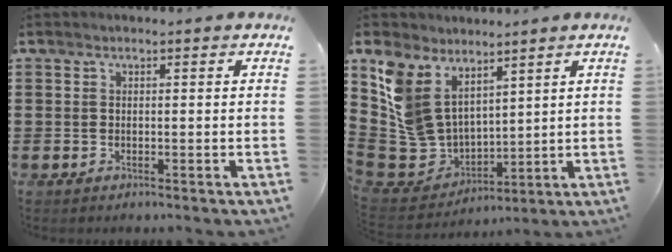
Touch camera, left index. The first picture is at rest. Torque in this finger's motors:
{"motor_torque": [1.80, -0.34, 1.05, 0.21]}